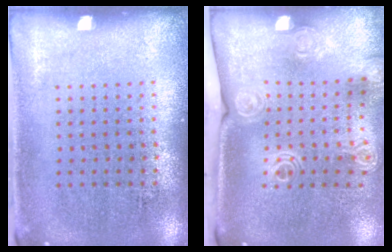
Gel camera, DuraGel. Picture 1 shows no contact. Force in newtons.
{"total": 2.0, "press": 1.6, "slide": 1.3}